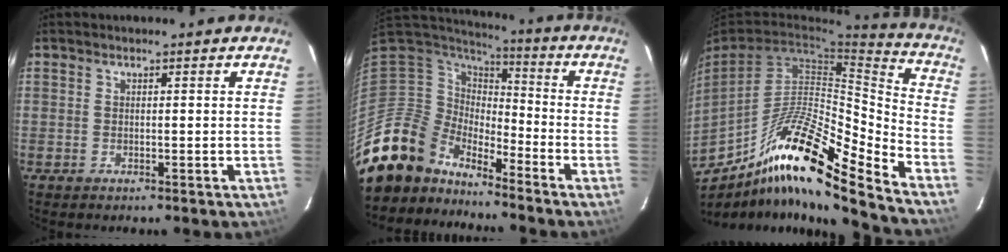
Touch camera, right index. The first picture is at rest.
{"total": 14.9, "force": [-13.0, 6.9, 1.9], "torque": [-0.062, 0.017, -0.250]}
{"total": 22.2, "force": [-15.5, 2.4, 15.8], "torque": [-0.252, -0.008, -0.267]}